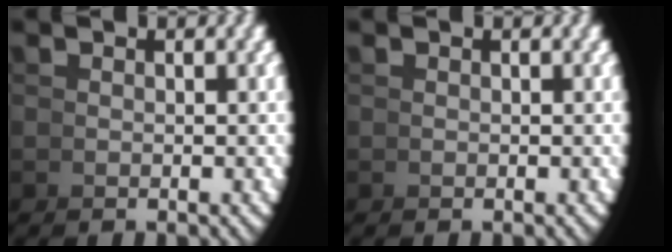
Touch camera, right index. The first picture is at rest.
{"total": 0.0}